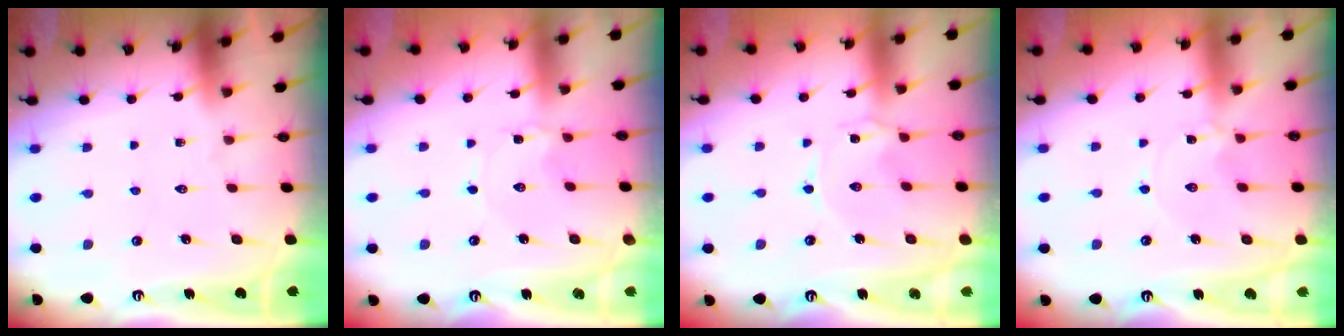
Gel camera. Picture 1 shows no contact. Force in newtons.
{"total": 0.6, "press": 0.6, "slide": 0.1}
{"total": 0.0}
{"total": 1.2, "press": 1.1, "slide": 0.3}